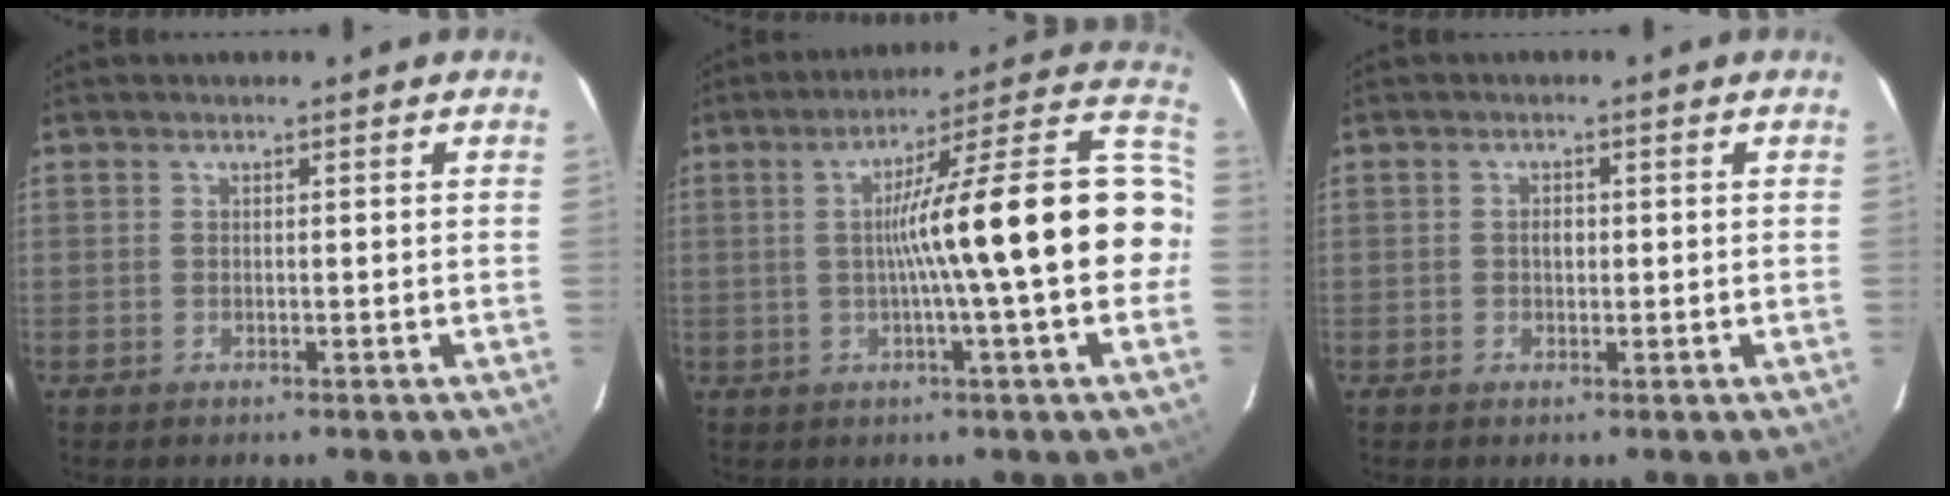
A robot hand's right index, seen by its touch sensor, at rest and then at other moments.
{"total": 20.0, "force": [-1.2, 0.7, 20.0], "torque": [-0.261, 0.032, -0.021]}
{"total": 1.6, "force": [0.0, 1.2, 1.1], "torque": [-0.019, 0.006, -0.002]}